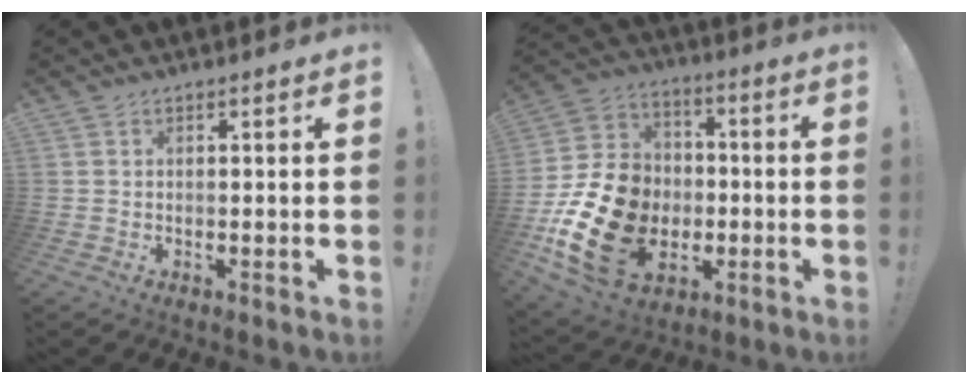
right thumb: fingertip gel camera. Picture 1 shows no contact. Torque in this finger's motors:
{"motor_torque": [0.16, 1.04, 1.58, -1.18, 0.55]}